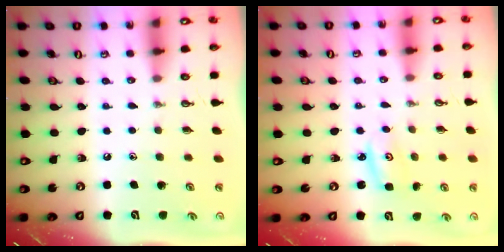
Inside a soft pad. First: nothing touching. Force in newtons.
{"total": 2.8, "press": 2.8, "slide": 0.3}